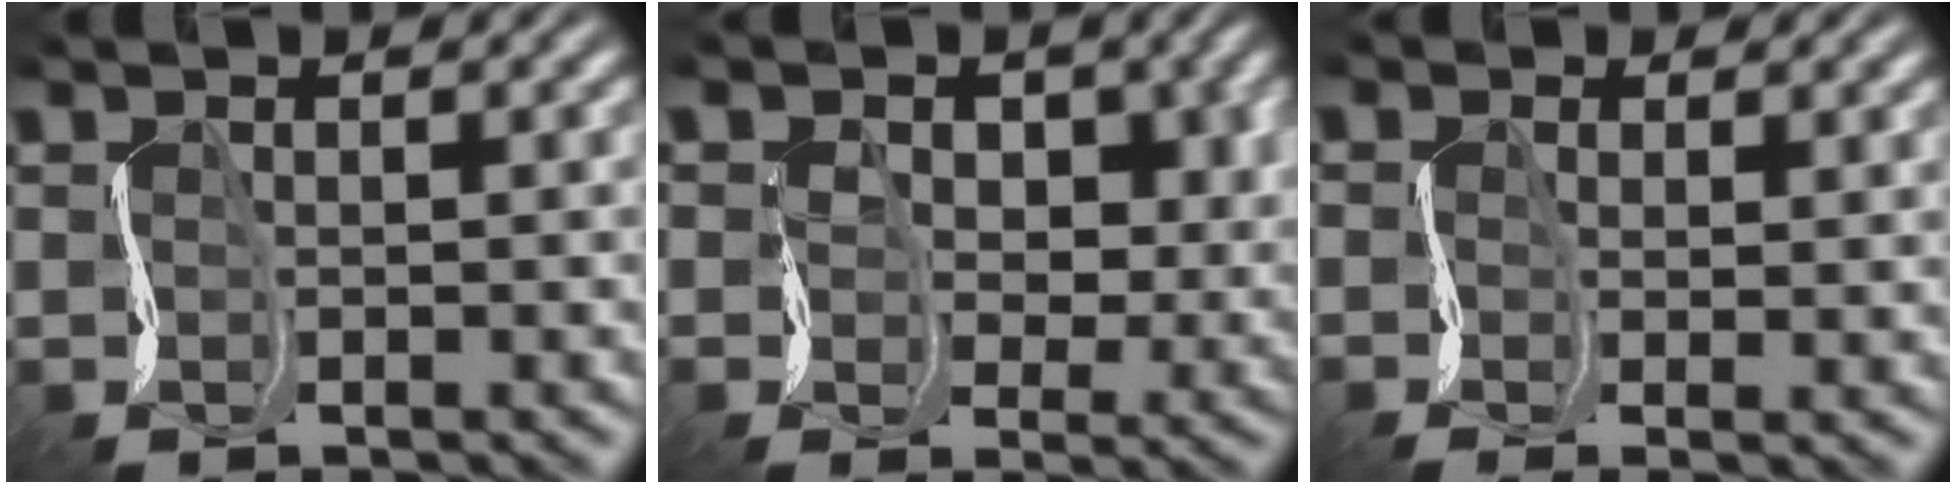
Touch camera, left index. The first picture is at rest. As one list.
[{"total": 2.8, "force": [0.6, 2.5, 0.9], "torque": [-0.017, -0.013, 0.001]}, {"total": 1.7, "force": [-0.4, -1.2, -1.1], "torque": [0.022, -0.009, -0.015]}]